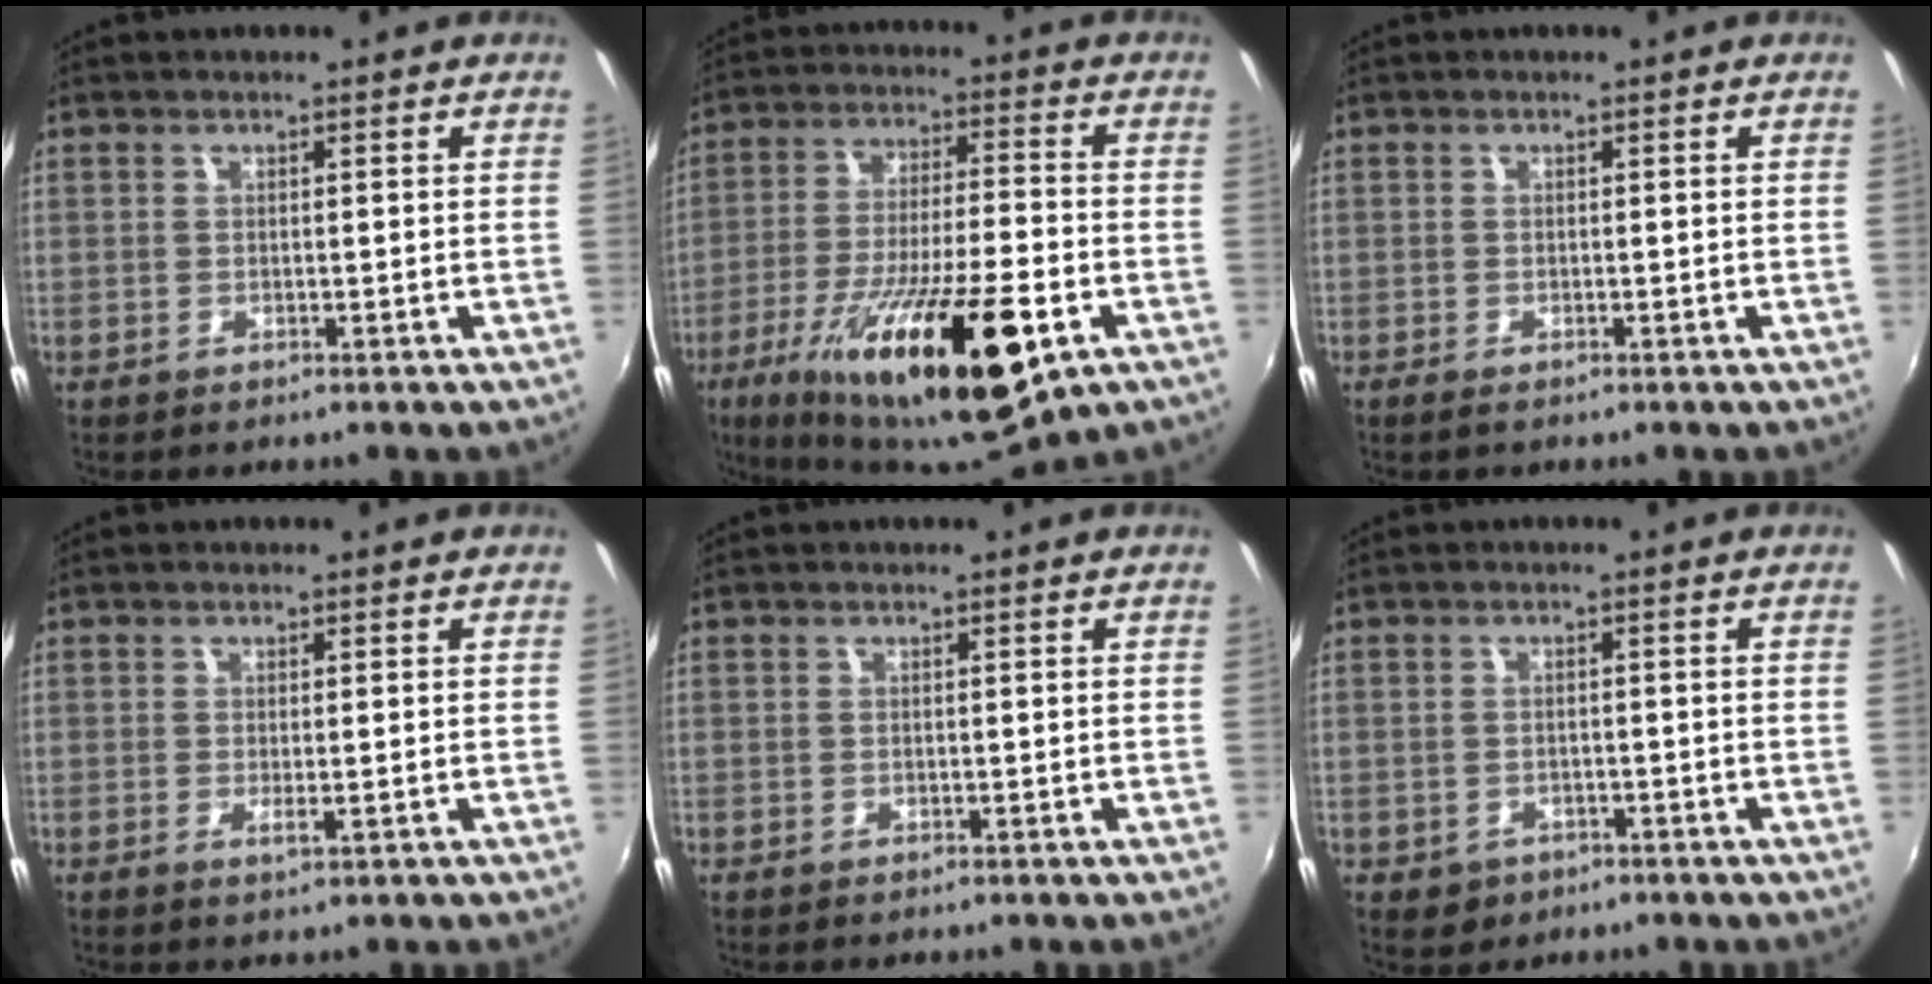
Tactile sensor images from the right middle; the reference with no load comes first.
{"total": 24.1, "force": [-12.1, 6.7, 19.8], "torque": [-0.348, -0.047, -0.194]}
{"total": 1.0, "force": [-0.8, 0.1, 0.6], "torque": [-0.012, -0.003, -0.013]}
{"total": 1.4, "force": [-0.2, 0.1, 1.4], "torque": [-0.026, -0.005, -0.004]}
{"total": 0.0}
{"total": 3.8, "force": [-1.8, 3.1, 1.2], "torque": [-0.034, -0.007, -0.021]}